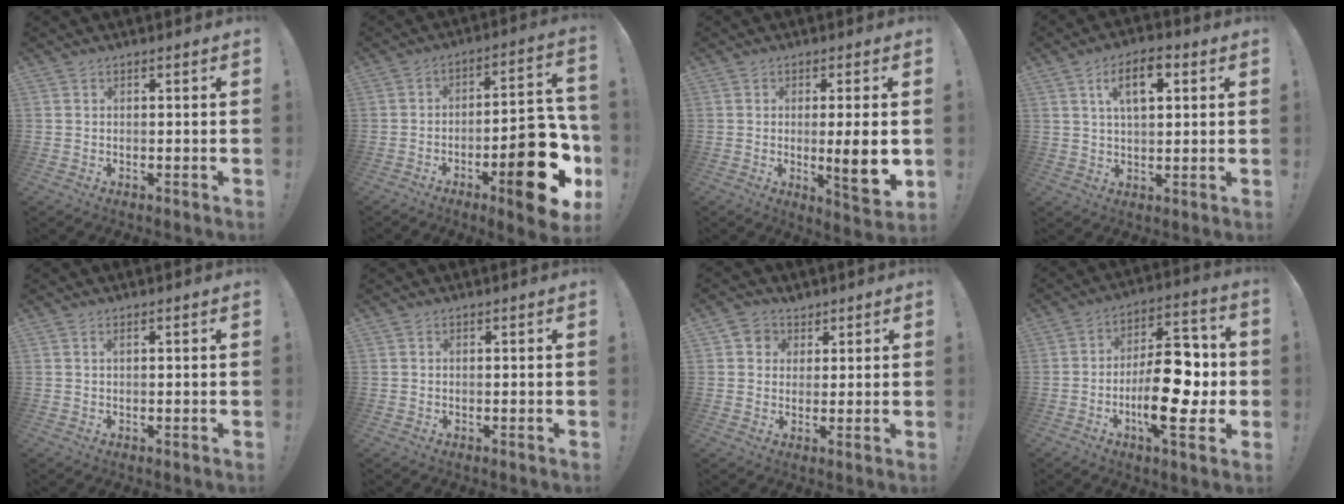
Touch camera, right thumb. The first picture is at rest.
{"total": 20.3, "force": [-7.6, 6.9, 17.4], "torque": [-0.207, 0.048, -0.106]}
{"total": 9.9, "force": [-0.6, 1.1, 9.8], "torque": [-0.129, -0.014, -0.012]}
{"total": 9.1, "force": [3.5, 4.3, 7.2], "torque": [-0.110, 0.003, 0.057]}
{"total": 0.7, "force": [0.3, 0.0, 0.7], "torque": [-0.006, -0.001, 0.003]}
{"total": 0.0}
{"total": 4.9, "force": [2.3, 4.3, 0.5], "torque": [-0.005, -0.010, 0.044]}
{"total": 21.0, "force": [-3.9, 9.5, 18.4], "torque": [-0.278, 0.026, -0.056]}